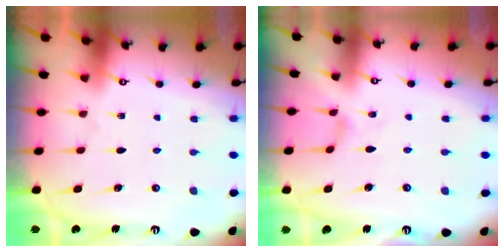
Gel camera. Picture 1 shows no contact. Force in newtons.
{"total": 0.0}